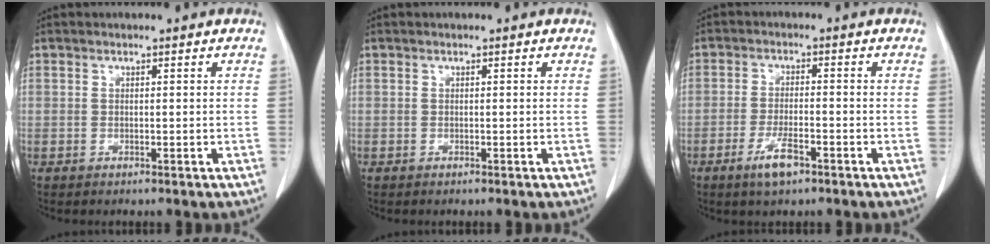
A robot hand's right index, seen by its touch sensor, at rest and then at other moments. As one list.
[{"total": 0.0}, {"total": 4.7, "force": [-2.8, 1.0, 3.6], "torque": [-0.072, -0.003, -0.048]}]